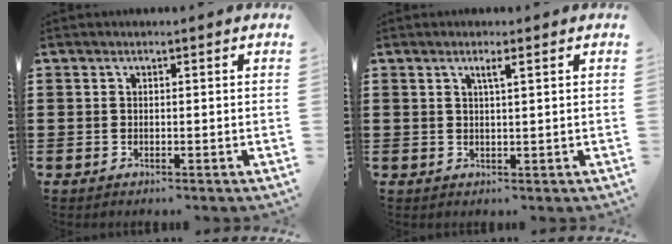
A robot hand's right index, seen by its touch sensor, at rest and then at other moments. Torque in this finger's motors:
{"motor_torque": [0.18, -0.18, 0.03, 0.02]}